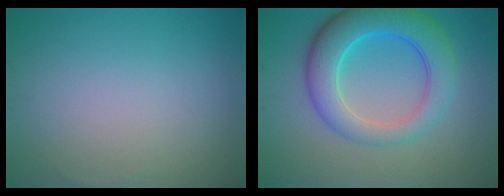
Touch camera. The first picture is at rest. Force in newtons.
{"total": 7.0, "press": 7.0, "slide": 0.2}